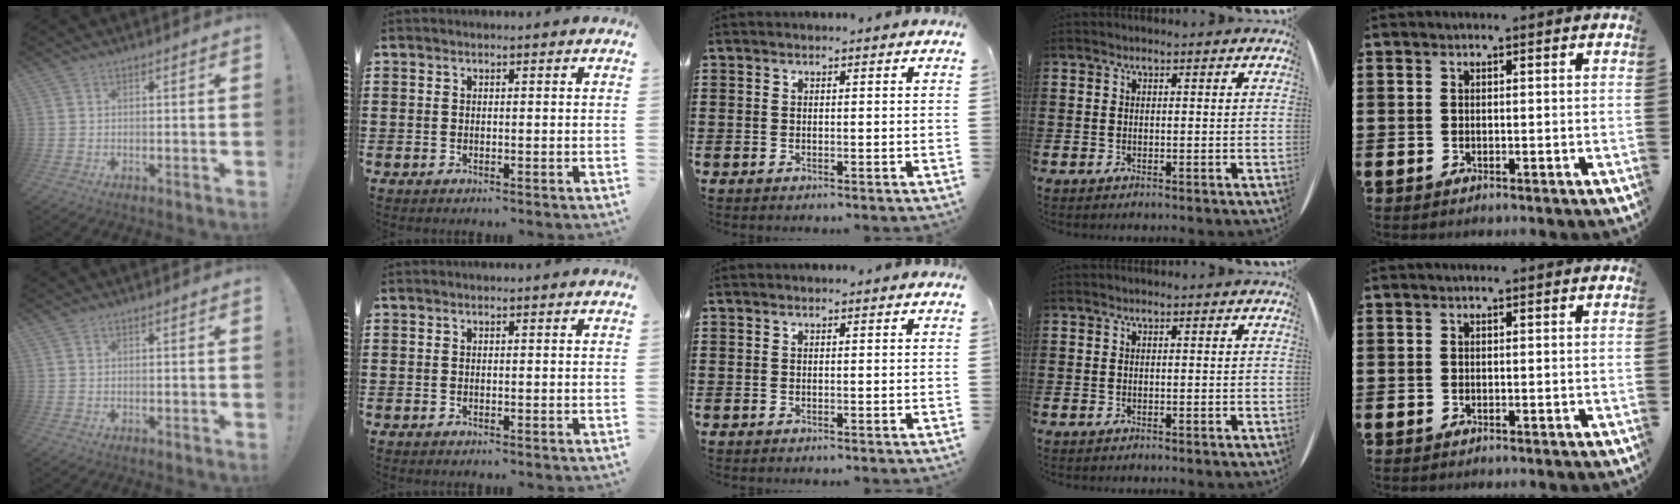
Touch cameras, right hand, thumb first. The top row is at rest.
{}